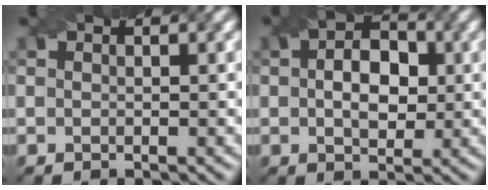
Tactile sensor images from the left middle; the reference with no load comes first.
{"total": 4.2, "force": [-0.2, 3.0, 2.9], "torque": [-0.035, 0.008, 0.006]}